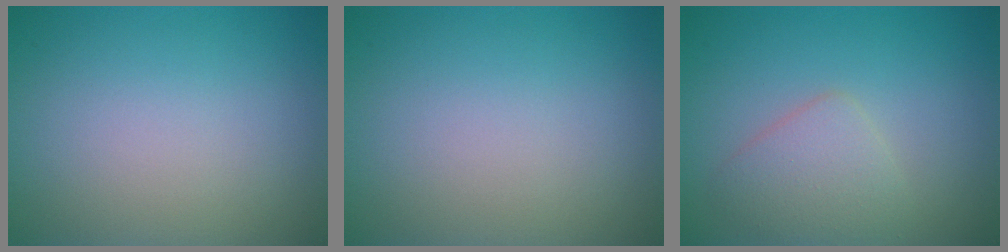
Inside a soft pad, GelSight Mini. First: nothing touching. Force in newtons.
{"total": 0.0}
{"total": 2.8, "press": 2.8, "slide": 0.0}